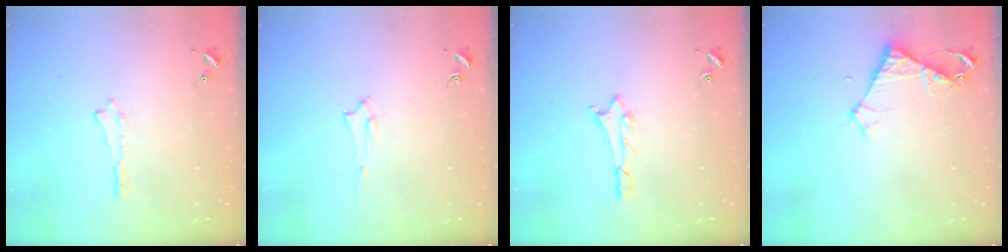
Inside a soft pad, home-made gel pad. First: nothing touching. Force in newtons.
{"total": 1.5, "press": 1.5, "slide": 0.2}
{"total": 1.1, "press": 1.1, "slide": 0.1}
{"total": 4.0, "press": 4.0, "slide": 0.3}